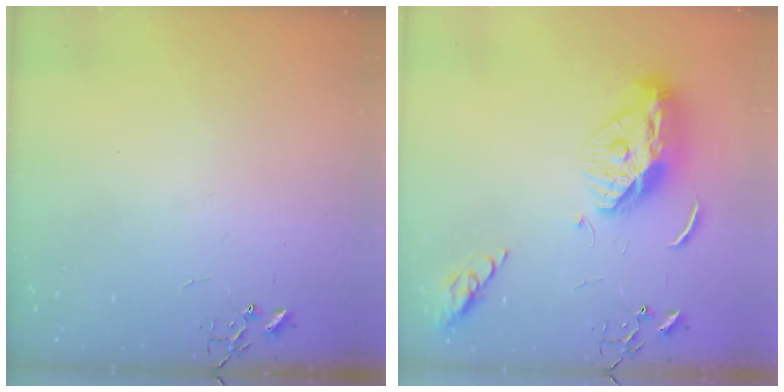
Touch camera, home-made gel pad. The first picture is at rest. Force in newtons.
{"total": 13.9, "press": 13.9, "slide": 1.3}